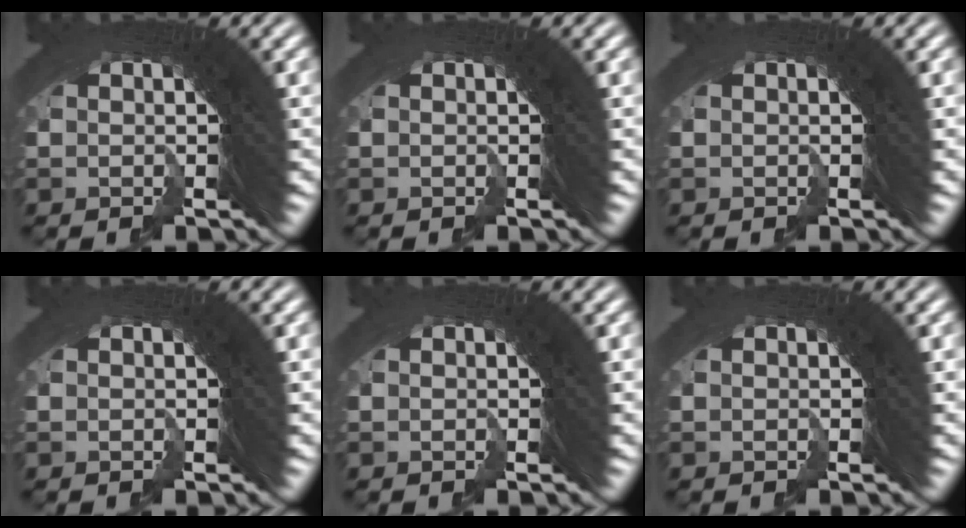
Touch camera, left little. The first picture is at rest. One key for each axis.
{"total": 0.0}
{"total": 0.0}
{"total": 0.0}
{"total": 0.0}
{"total": 0.0}